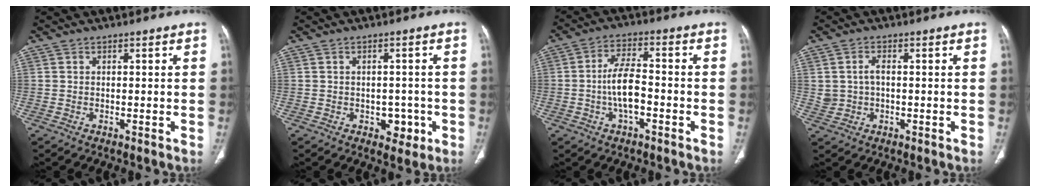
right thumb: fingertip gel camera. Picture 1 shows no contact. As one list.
[{"total": 4.2, "force": [-1.3, 3.1, 2.5], "torque": [-0.007, 0.007, -0.012]}, {"total": 7.6, "force": [-1.8, 3.4, 6.5], "torque": [-0.125, 0.025, -0.036]}, {"total": 3.4, "force": [0.2, 2.4, 2.4], "torque": [-0.042, 0.006, 0.007]}]